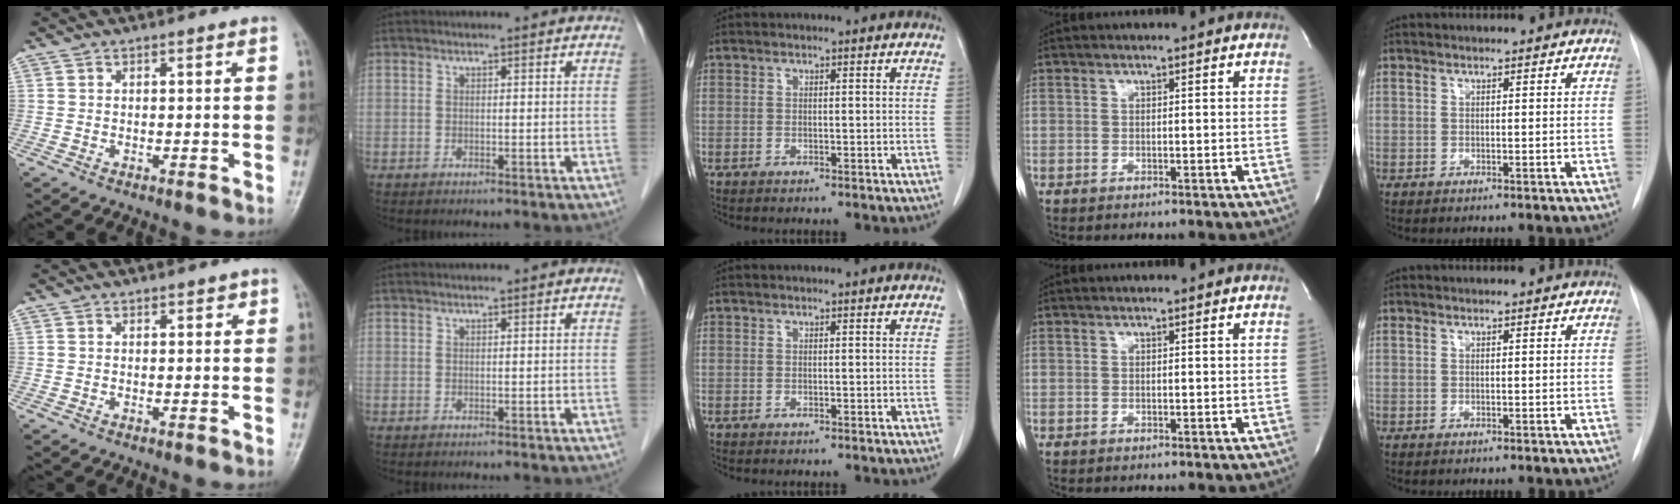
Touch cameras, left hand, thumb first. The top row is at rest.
{"thumb": {"total": 1.1, "force": [0.8, 0.6, 0.5], "torque": [0.003, -0.003, 0.006]}, "index": {"total": 0.8, "force": [0.7, -0.1, 0.3], "torque": [-0.009, 0.011, 0.016]}}